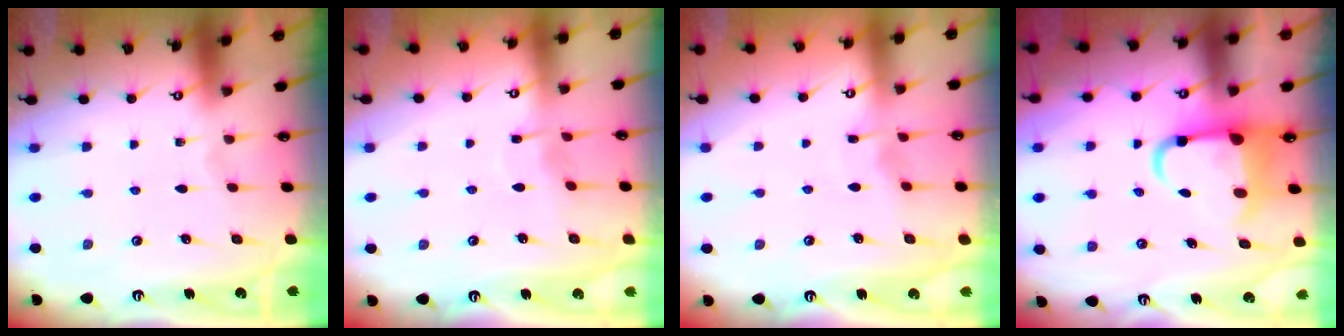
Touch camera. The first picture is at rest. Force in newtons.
{"total": 3.0, "press": 2.9, "slide": 0.3}
{"total": 2.9, "press": 2.9, "slide": 0.4}
{"total": 6.2, "press": 5.9, "slide": 1.7}